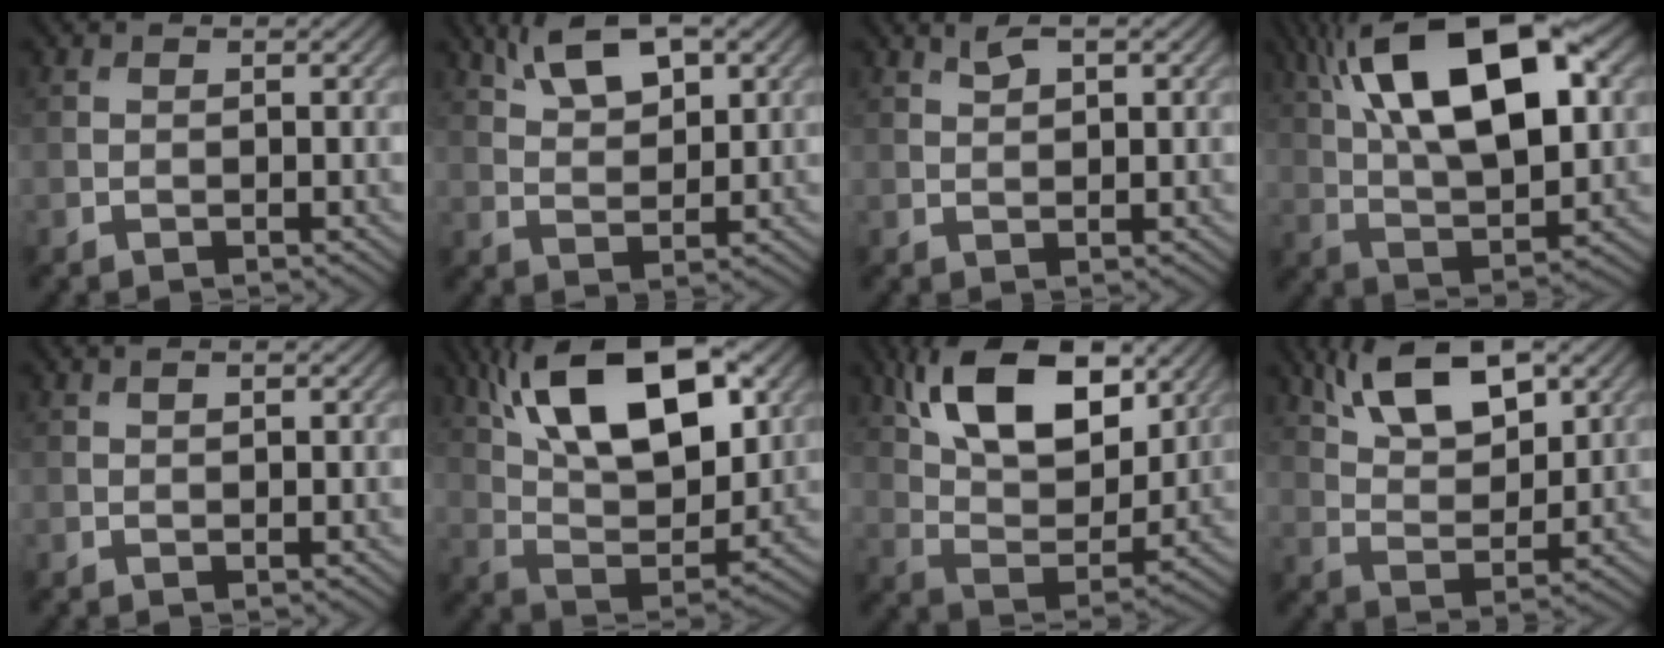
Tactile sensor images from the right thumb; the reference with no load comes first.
{"total": 7.4, "force": [4.1, 3.2, 5.3], "torque": [-0.111, 0.009, 0.080]}
{"total": 2.3, "force": [1.4, 0.8, 1.7], "torque": [-0.035, 0.001, 0.030]}
{"total": 19.4, "force": [7.3, 8.5, 15.8], "torque": [-0.289, 0.039, 0.108]}
{"total": 1.0, "force": [0.5, 0.3, 0.8], "torque": [-0.018, 0.004, 0.010]}
{"total": 17.9, "force": [8.4, 8.0, 13.6], "torque": [-0.252, 0.011, 0.134]}
{"total": 15.6, "force": [8.0, 7.7, 10.9], "torque": [-0.206, -0.001, 0.131]}
{"total": 10.7, "force": [6.1, 4.6, 7.5], "torque": [-0.148, 0.003, 0.111]}